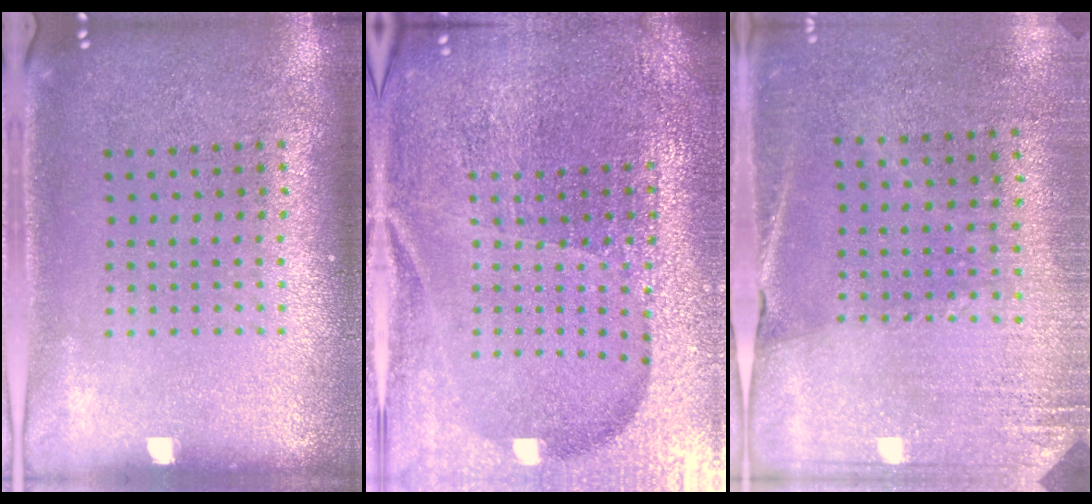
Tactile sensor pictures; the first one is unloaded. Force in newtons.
{"total": 5.1, "press": 4.7, "slide": 1.8}
{"total": 2.7, "press": 2.6, "slide": 0.9}